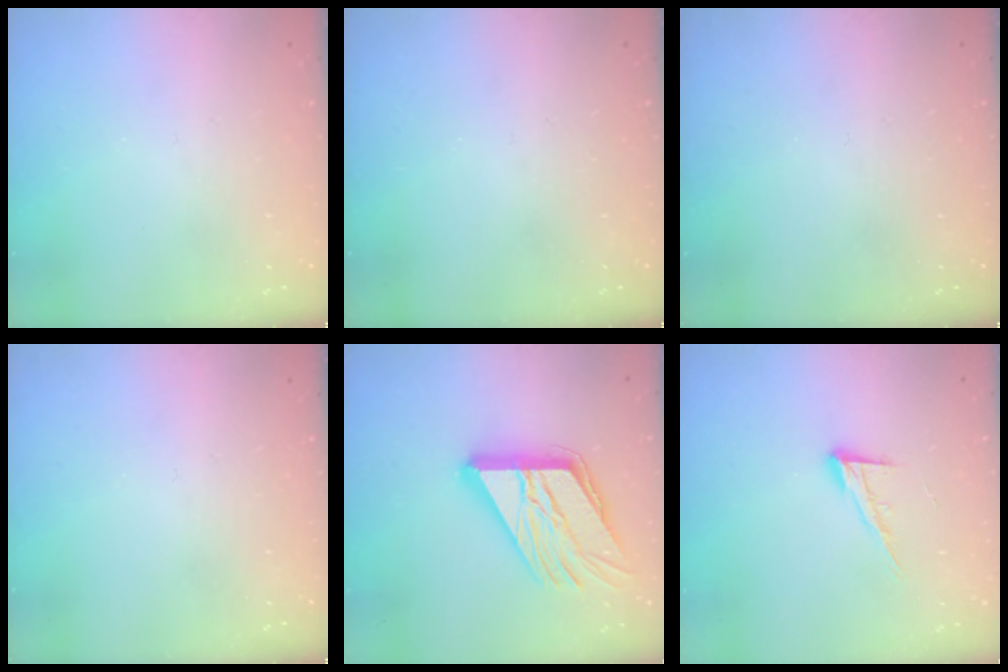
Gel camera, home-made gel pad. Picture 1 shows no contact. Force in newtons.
{"total": 0.0}
{"total": 0.0}
{"total": 0.0}
{"total": 18.6, "press": 18.5, "slide": 2.2}
{"total": 10.6, "press": 10.5, "slide": 1.6}